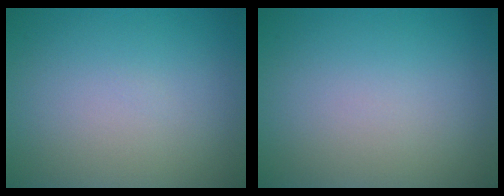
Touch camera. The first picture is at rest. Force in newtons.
{"total": 0.0}